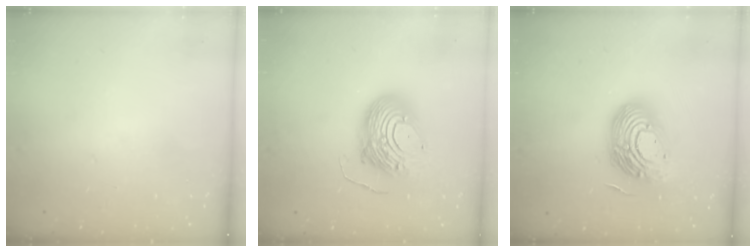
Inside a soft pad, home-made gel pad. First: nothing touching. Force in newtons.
{"total": 14.4, "press": 14.4, "slide": 1.2}
{"total": 17.5, "press": 17.5, "slide": 1.3}